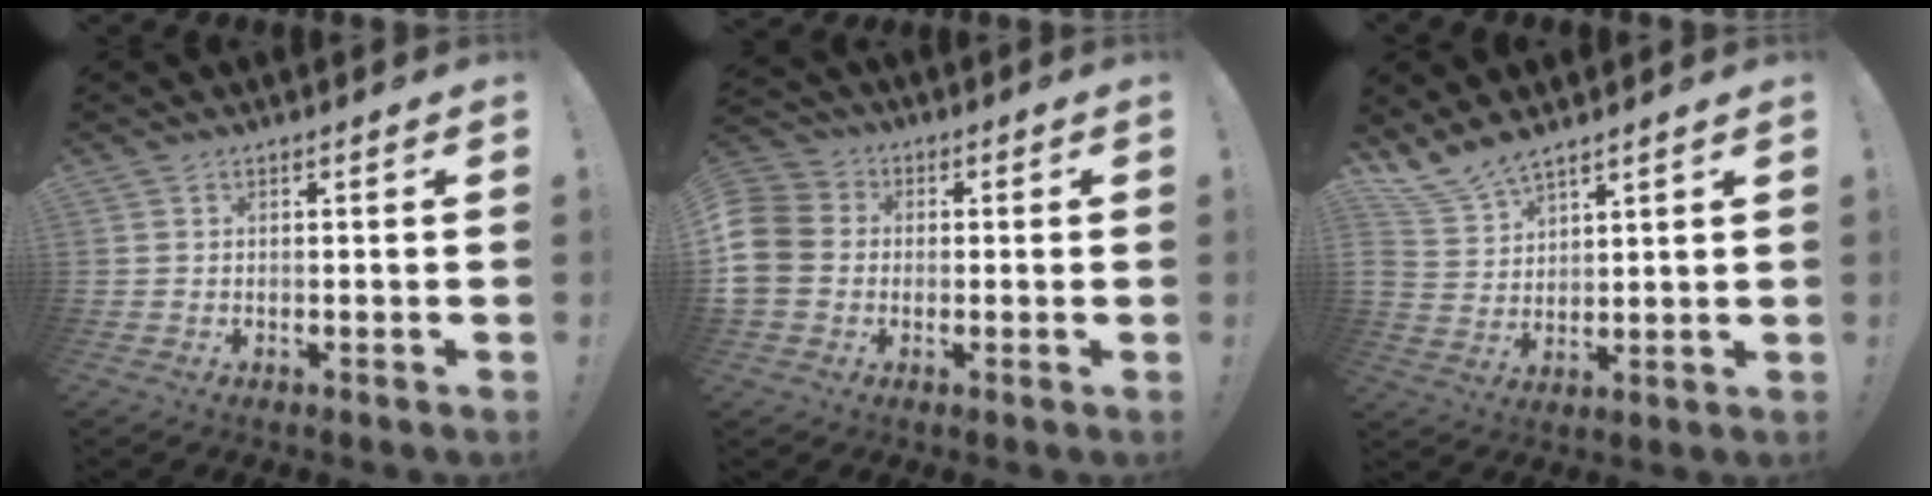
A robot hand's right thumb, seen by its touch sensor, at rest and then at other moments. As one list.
[{"total": 10.8, "force": [-0.8, 9.3, 5.4], "torque": [-0.115, 0.020, -0.011]}, {"total": 8.4, "force": [7.4, 3.1, 2.3], "torque": [-0.061, -0.048, 0.149]}]